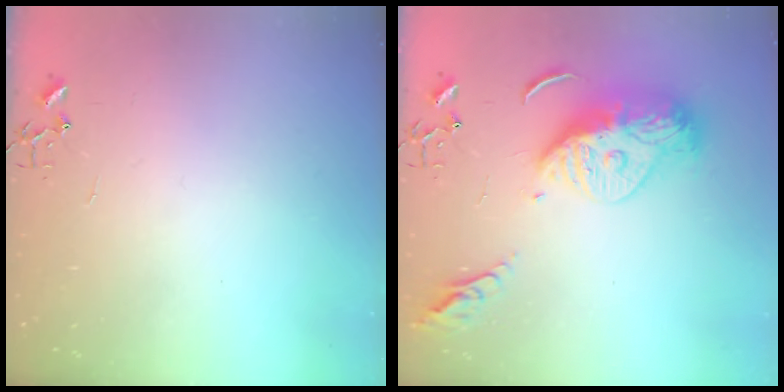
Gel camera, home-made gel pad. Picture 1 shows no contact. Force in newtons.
{"total": 16.9, "press": 16.8, "slide": 1.6}